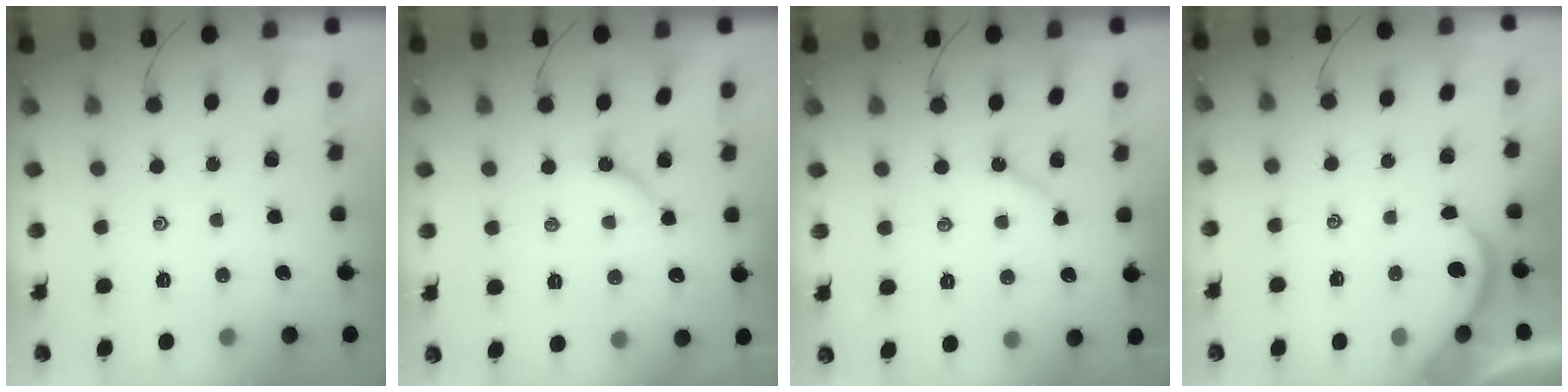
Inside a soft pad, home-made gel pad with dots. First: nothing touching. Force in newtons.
{"total": 5.0, "press": 5.0, "slide": 0.6}
{"total": 3.7, "press": 3.6, "slide": 0.6}
{"total": 1.9, "press": 1.9, "slide": 0.4}